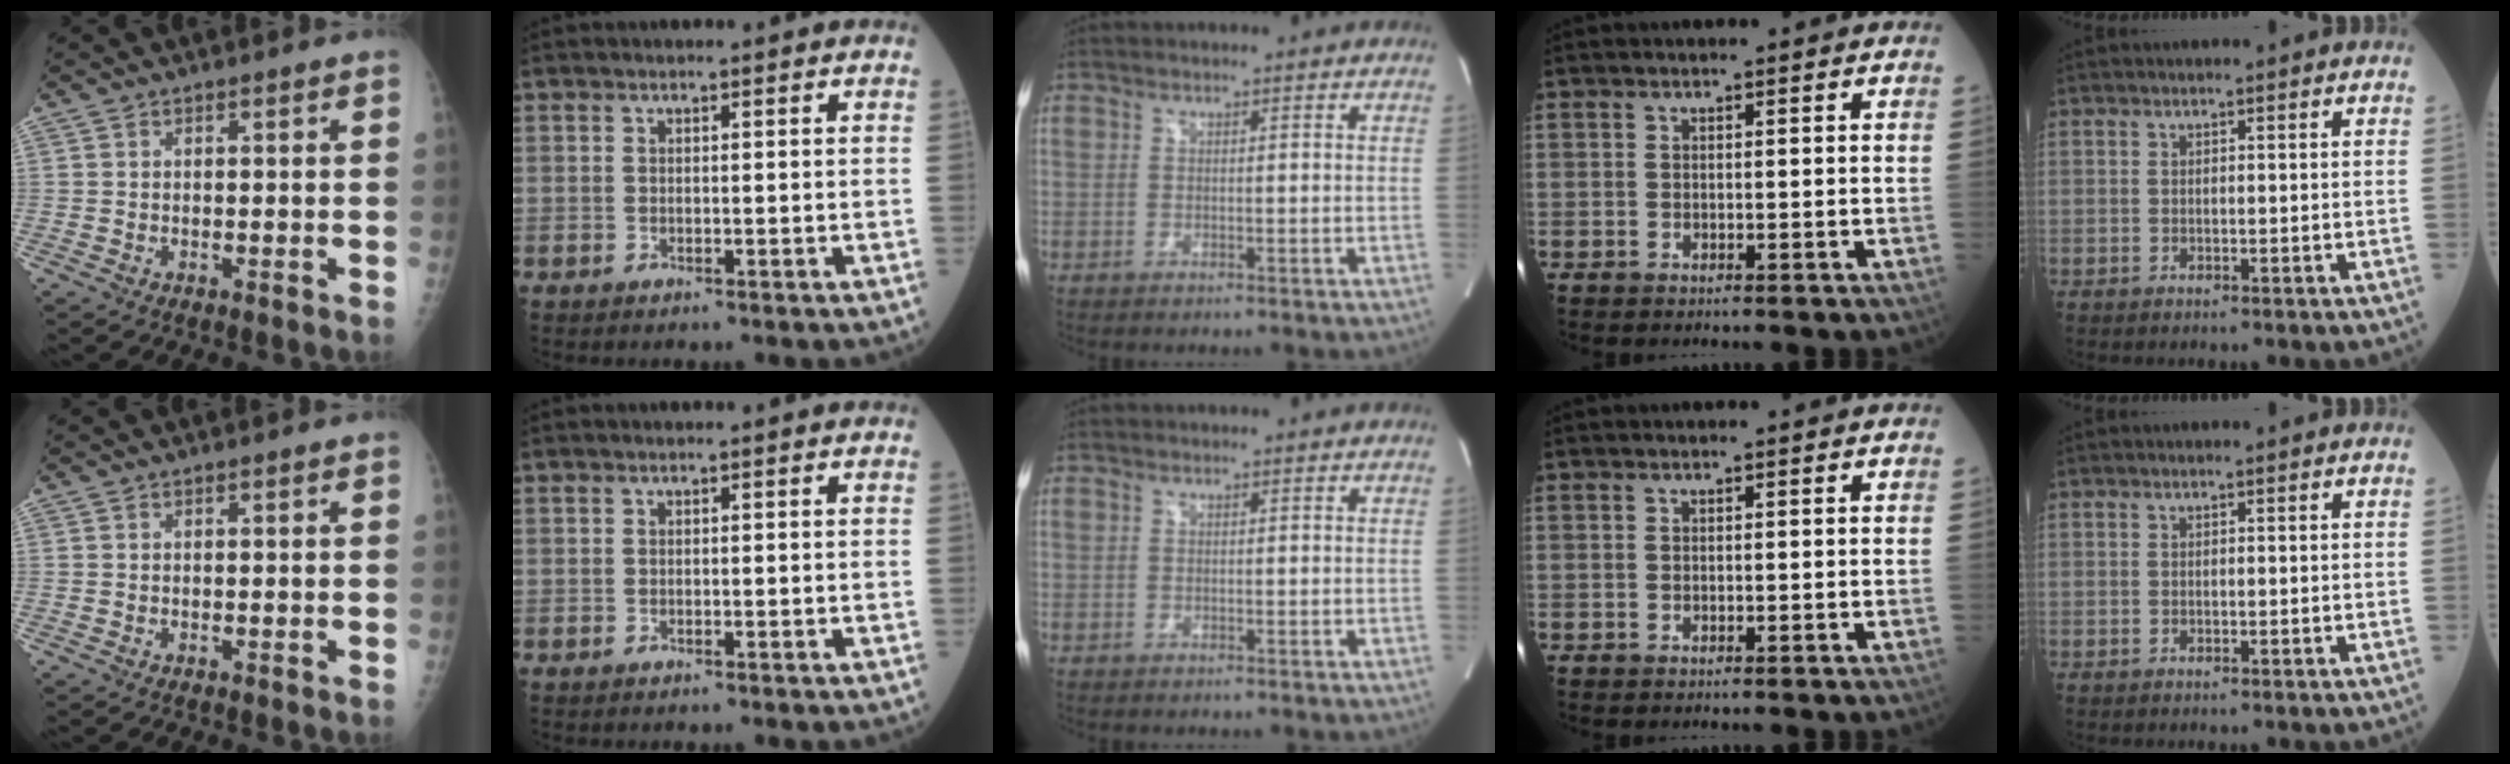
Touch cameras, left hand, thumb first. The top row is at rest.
{}